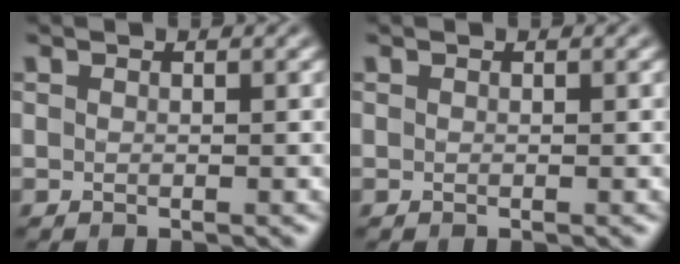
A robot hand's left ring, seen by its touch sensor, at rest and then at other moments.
{"total": 0.0}